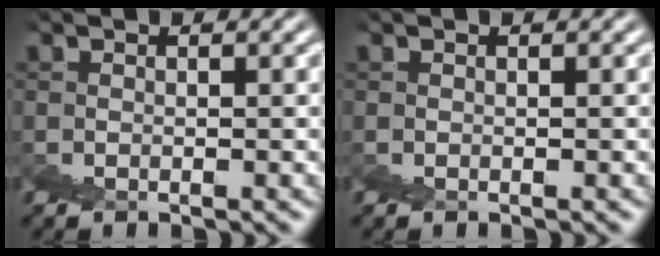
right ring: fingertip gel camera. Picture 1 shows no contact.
{"total": 0.0}